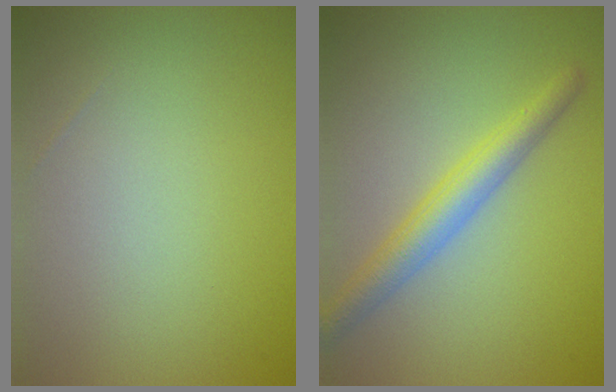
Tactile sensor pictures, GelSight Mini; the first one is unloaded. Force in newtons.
{"total": 3.7, "press": 3.7, "slide": 0.1}